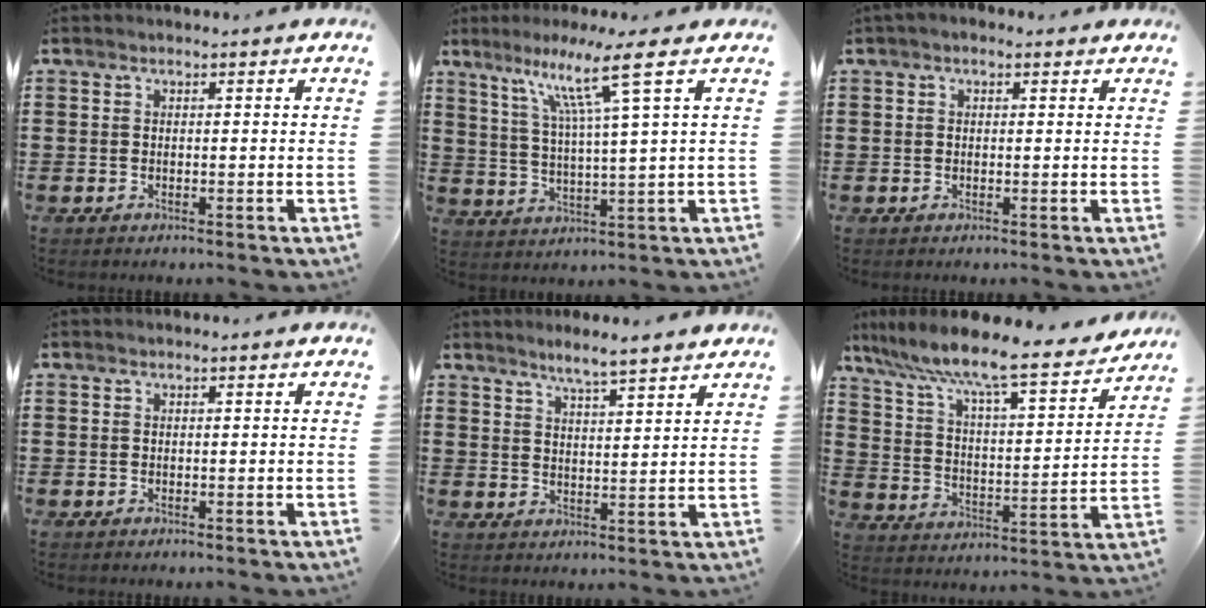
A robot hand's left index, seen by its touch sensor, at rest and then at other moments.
{"total": 9.6, "force": [5.5, -0.5, 7.8], "torque": [-0.158, -0.010, 0.088]}
{"total": 1.0, "force": [0.2, 0.7, 0.7], "torque": [-0.013, 0.009, 0.003]}
{"total": 0.0}
{"total": 4.0, "force": [3.7, -0.5, 1.3], "torque": [-0.036, -0.012, 0.066]}
{"total": 9.1, "force": [7.9, 0.5, 4.6], "torque": [-0.122, -0.049, 0.127]}